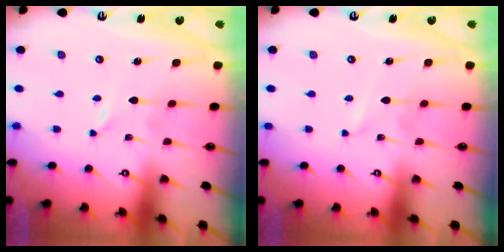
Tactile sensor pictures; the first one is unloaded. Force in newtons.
{"total": 1.1, "press": 1.1, "slide": 0.1}